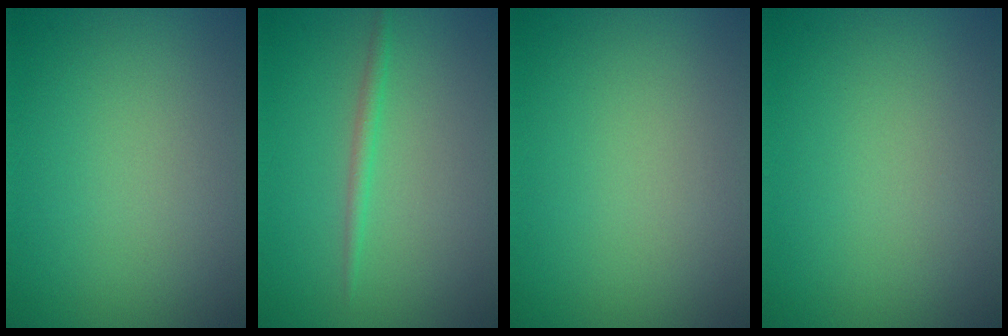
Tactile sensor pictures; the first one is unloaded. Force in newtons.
{"total": 1.2, "press": 1.2, "slide": 0.1}
{"total": 0.0}
{"total": 0.0}